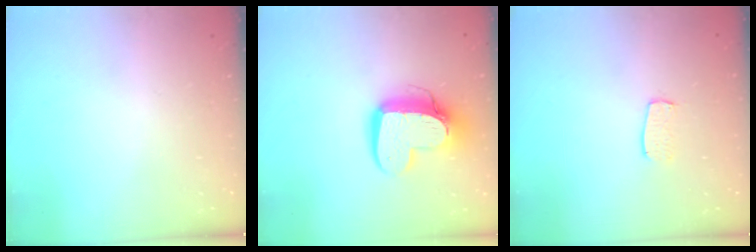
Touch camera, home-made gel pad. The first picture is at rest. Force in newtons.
{"total": 13.7, "press": 13.7, "slide": 1.3}
{"total": 5.9, "press": 5.9, "slide": 0.3}